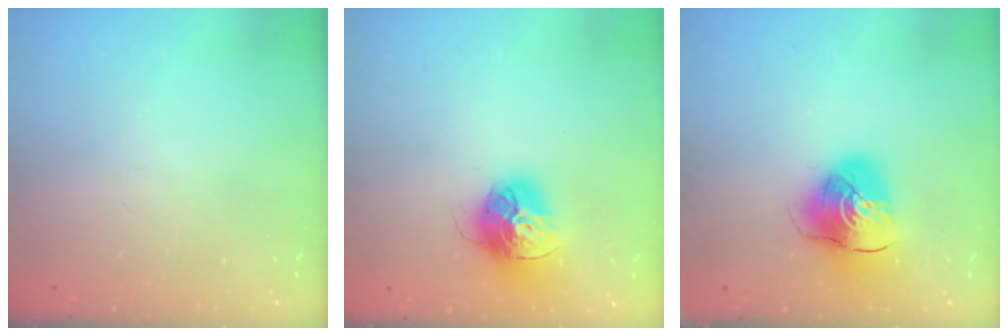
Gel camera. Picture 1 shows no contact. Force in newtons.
{"total": 15.1, "press": 15.0, "slide": 1.5}
{"total": 10.6, "press": 10.5, "slide": 1.5}